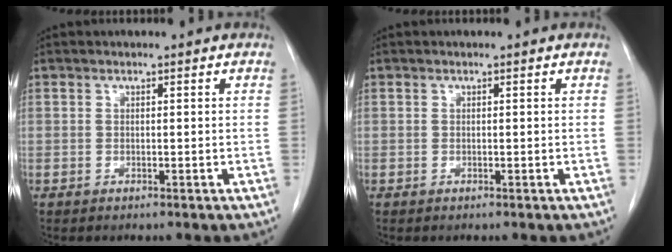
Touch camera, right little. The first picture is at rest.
{"total": 0.0}